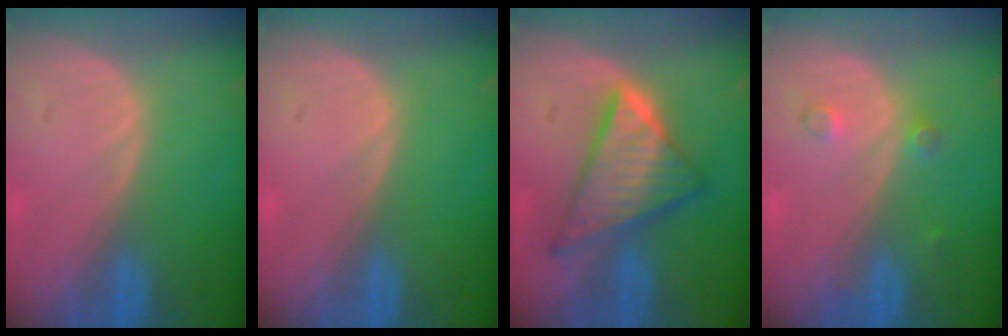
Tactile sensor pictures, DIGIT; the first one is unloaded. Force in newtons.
{"total": 0.0}
{"total": 9.0, "press": 9.0, "slide": 0.6}
{"total": 2.1, "press": 1.8, "slide": 1.1}